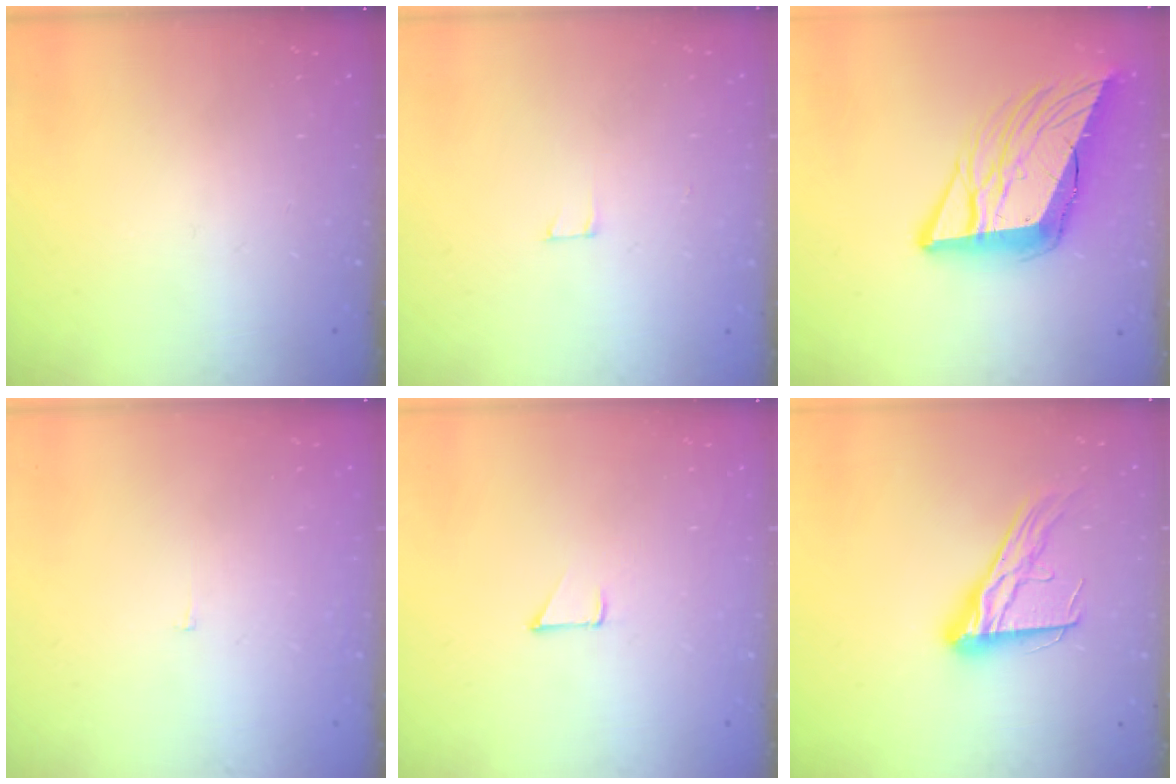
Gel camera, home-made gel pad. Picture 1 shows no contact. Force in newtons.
{"total": 2.5, "press": 2.5, "slide": 0.2}
{"total": 15.9, "press": 15.6, "slide": 3.0}
{"total": 1.9, "press": 1.9, "slide": 0.1}
{"total": 4.5, "press": 4.5, "slide": 0.3}
{"total": 14.8, "press": 14.8, "slide": 1.3}